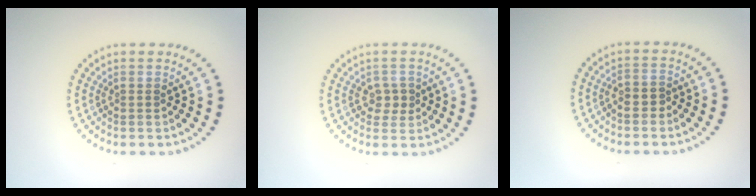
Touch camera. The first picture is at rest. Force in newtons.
{"total": 1.8, "press": 1.7, "slide": 0.5}
{"total": 1.3, "press": 1.2, "slide": 0.6}